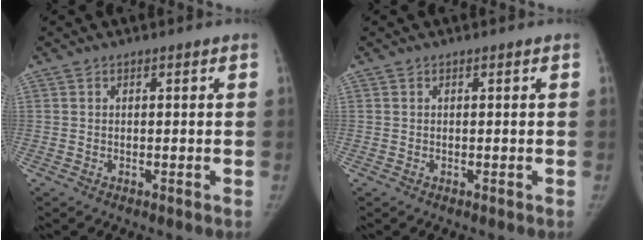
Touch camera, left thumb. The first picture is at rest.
{"total": 0.0}